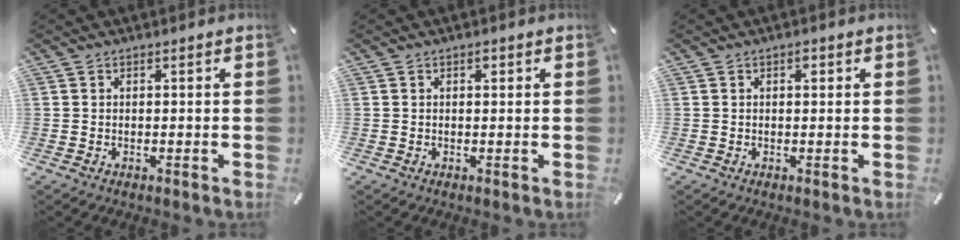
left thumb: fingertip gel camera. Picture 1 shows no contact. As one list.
[{"total": 1.1, "force": [0.4, 0.7, 0.7], "torque": [-0.016, 0.002, 0.007]}, {"total": 1.4, "force": [0.4, 0.8, 1.0], "torque": [-0.013, 0.001, 0.005]}]